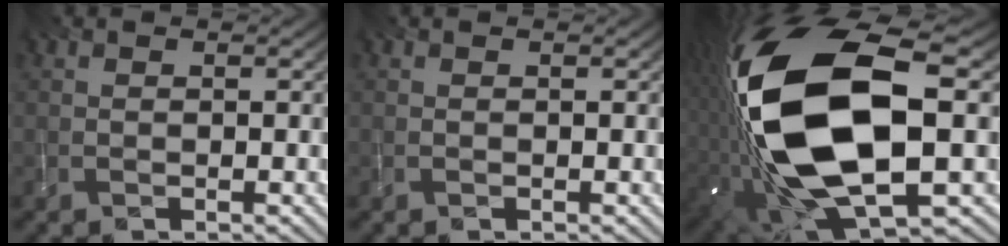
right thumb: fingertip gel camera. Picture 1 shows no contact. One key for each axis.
{"total": 0.0}
{"total": 21.5, "fx": -0.7, "fy": 10.3, "fz": 18.9, "tx": -0.435, "ty": -0.063, "tz": 0.015}